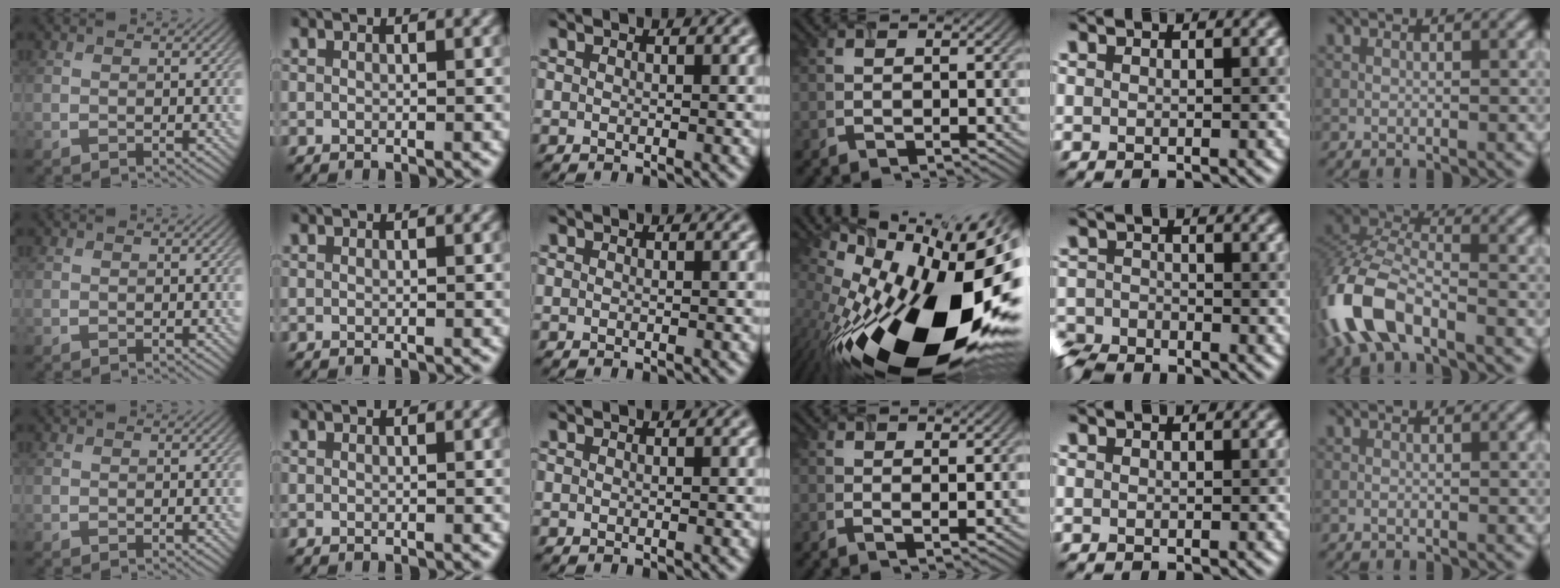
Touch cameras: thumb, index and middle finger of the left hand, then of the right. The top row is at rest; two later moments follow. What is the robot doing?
{"motion": "lift_and_place", "object": "timer"}